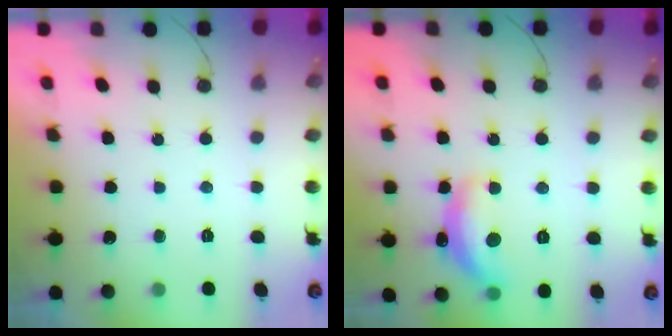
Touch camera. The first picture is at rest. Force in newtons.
{"total": 13.4, "press": 13.3, "slide": 0.7}